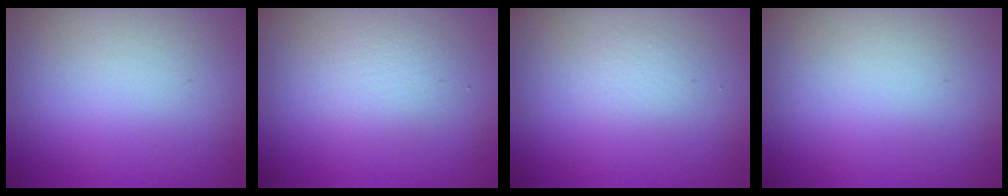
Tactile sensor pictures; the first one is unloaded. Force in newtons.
{"total": 1.7, "press": 1.7, "slide": 0.1}
{"total": 0.8, "press": 0.8, "slide": 0.0}
{"total": 0.0}